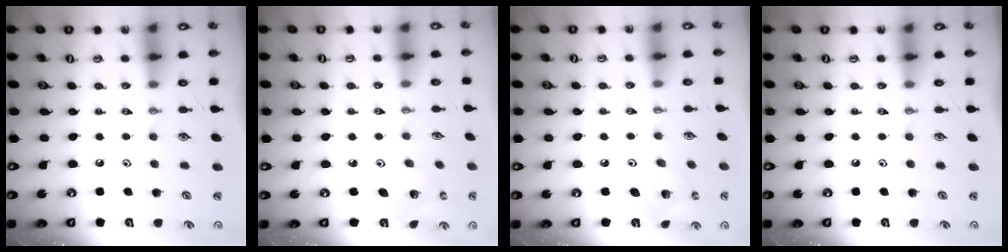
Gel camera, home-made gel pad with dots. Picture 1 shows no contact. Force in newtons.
{"total": 4.0, "press": 4.0, "slide": 0.2}
{"total": 6.0, "press": 6.0, "slide": 0.2}
{"total": 0.0}